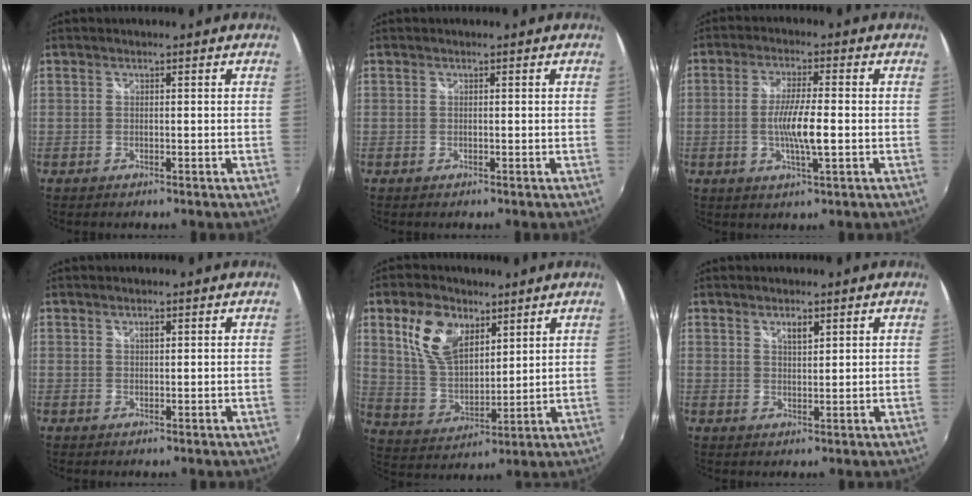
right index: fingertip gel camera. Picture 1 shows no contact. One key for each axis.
{"total": 0.0}
{"total": 7.3, "fx": -1.2, "fy": 0.8, "fz": 7.1, "tx": -0.132, "ty": -0.007, "tz": -0.022}
{"total": 0.9, "fx": 0.5, "fy": 0.5, "fz": 0.6, "tx": -0.009, "ty": 0.003, "tz": 0.008}
{"total": 12.5, "fx": 6.3, "fy": 7.3, "fz": 7.9, "tx": -0.161, "ty": 0.018, "tz": 0.131}
{"total": 2.5, "fx": 1.5, "fy": 1.0, "fz": 1.7, "tx": -0.026, "ty": 0.001, "tz": 0.026}